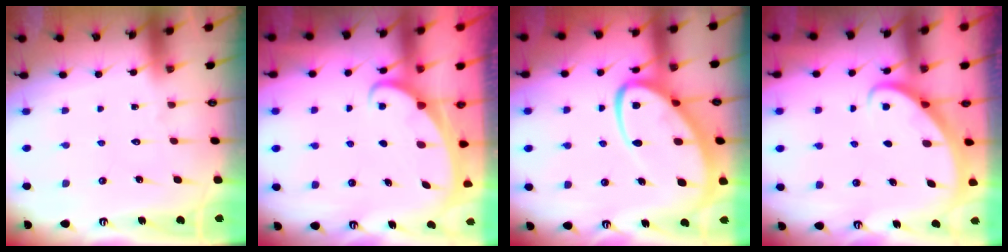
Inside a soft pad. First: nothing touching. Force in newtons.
{"total": 2.0, "press": 2.0, "slide": 0.3}
{"total": 14.3, "press": 14.3, "slide": 1.3}
{"total": 2.7, "press": 2.7, "slide": 0.2}